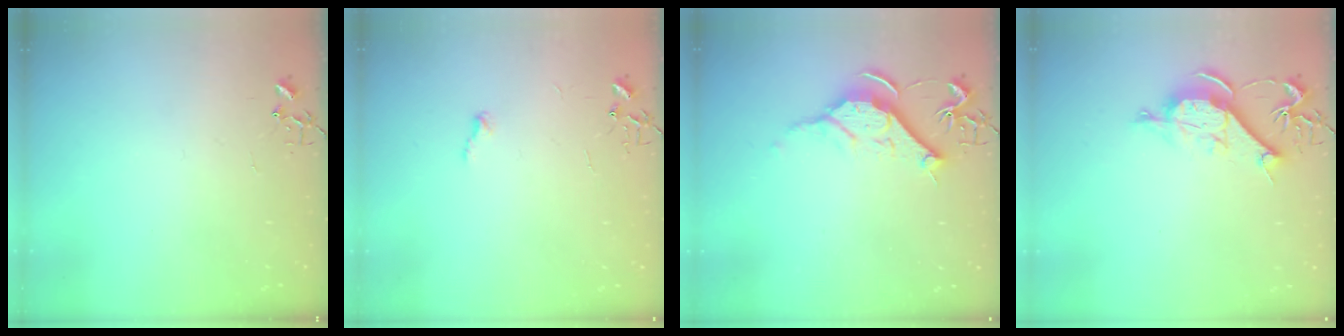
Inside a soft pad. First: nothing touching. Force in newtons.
{"total": 4.7, "press": 4.7, "slide": 0.7}
{"total": 11.4, "press": 11.4, "slide": 0.8}
{"total": 10.4, "press": 10.4, "slide": 1.2}